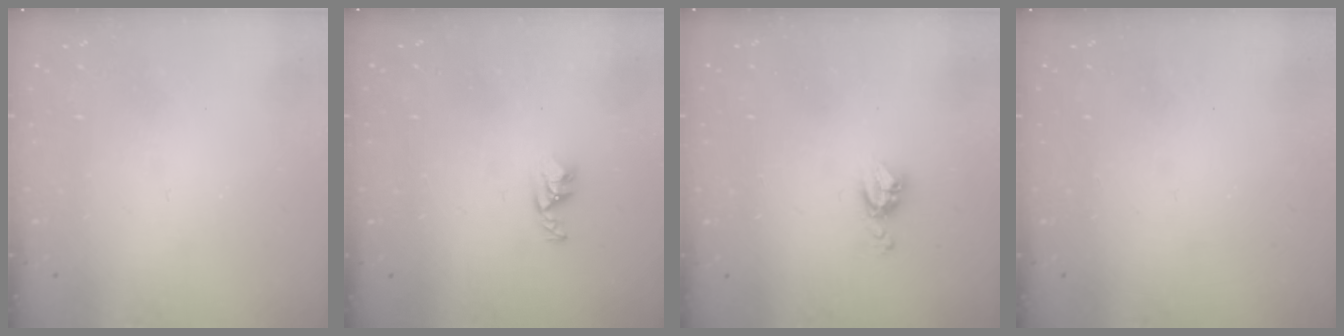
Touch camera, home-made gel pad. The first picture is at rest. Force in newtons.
{"total": 3.7, "press": 3.6, "slide": 0.6}
{"total": 5.1, "press": 5.1, "slide": 0.5}
{"total": 0.0}